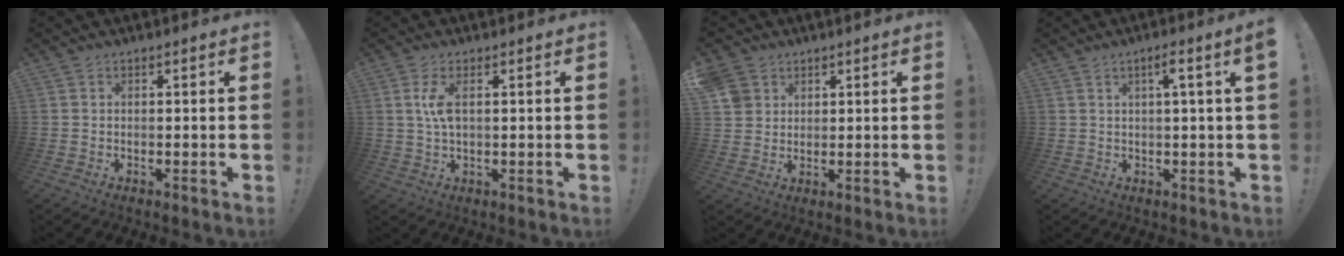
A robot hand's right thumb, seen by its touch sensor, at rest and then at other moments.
{"total": 5.3, "force": [0.9, 2.0, 4.8], "torque": [-0.097, -0.005, 0.010]}
{"total": 5.3, "force": [2.8, 4.3, 1.1], "torque": [-0.018, -0.009, 0.057]}
{"total": 4.2, "force": [1.3, -0.6, 3.9], "torque": [-0.059, -0.007, 0.013]}